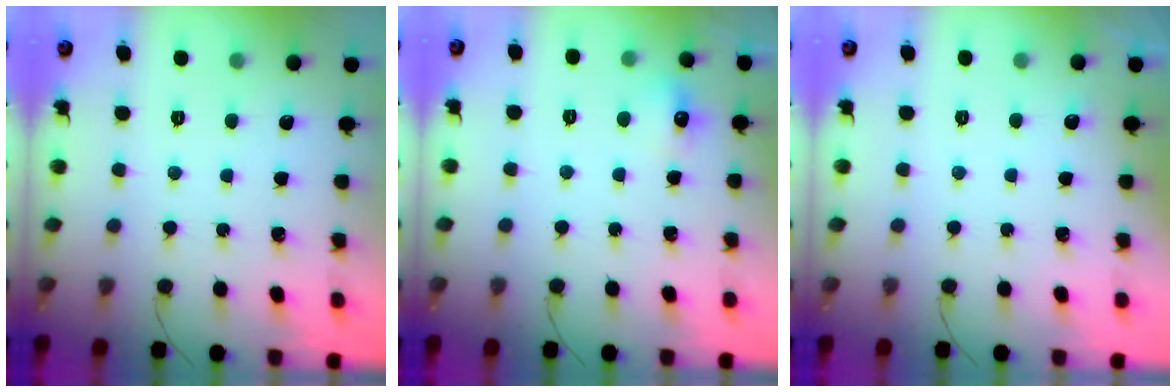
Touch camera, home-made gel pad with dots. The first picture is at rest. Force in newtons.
{"total": 6.2, "press": 5.9, "slide": 2.0}
{"total": 7.2, "press": 2.0, "slide": 6.9}